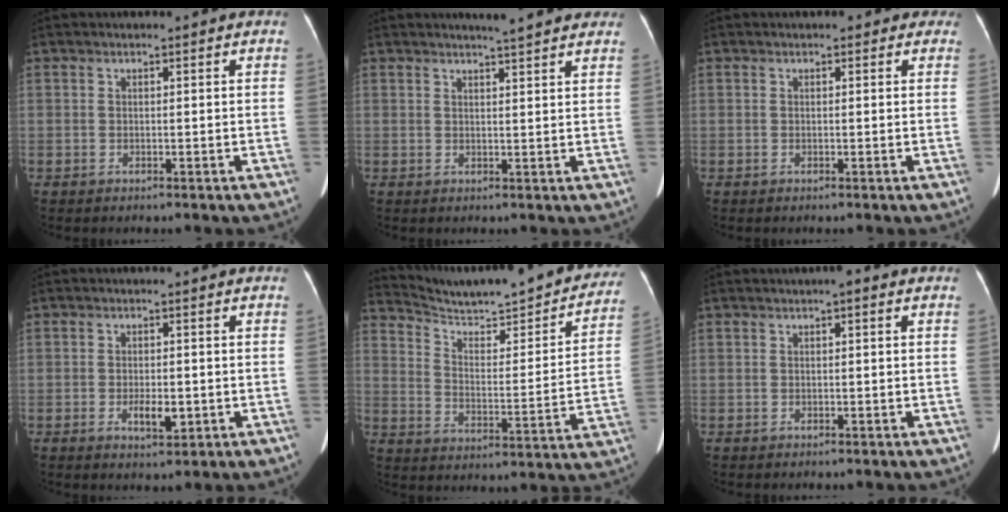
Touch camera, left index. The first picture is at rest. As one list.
[{"total": 6.9, "force": [6.1, 0.5, 3.0], "torque": [-0.039, 0.009, 0.066]}, {"total": 1.6, "force": [1.0, 1.2, 0.5], "torque": [0.005, 0.006, 0.001]}, {"total": 3.6, "force": [-1.0, 1.4, 3.1], "torque": [-0.055, -0.002, -0.012]}, {"total": 26.0, "force": [23.7, 3.8, 9.9], "torque": [-0.146, -0.059, 0.311]}, {"total": 1.3, "force": [0.4, 0.4, 1.2], "torque": [-0.018, 0.008, 0.002]}]